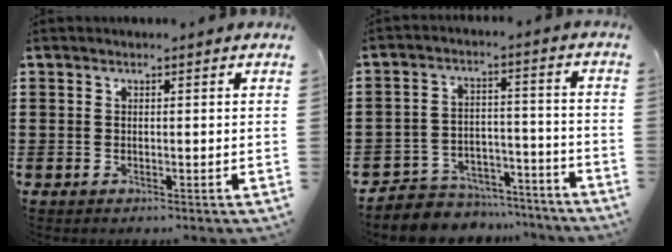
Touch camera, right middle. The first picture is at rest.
{"total": 5.3, "force": [-4.9, 1.8, -0.1], "torque": [-0.003, 0.018, -0.101]}